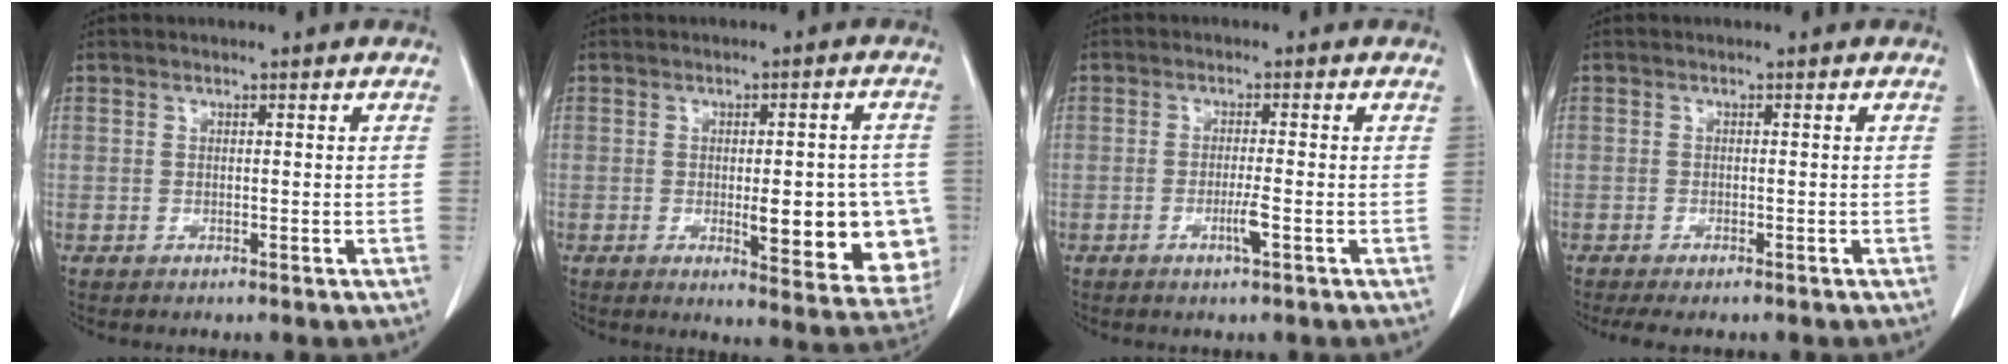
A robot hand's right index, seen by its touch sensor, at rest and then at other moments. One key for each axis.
{"total": 13.7, "fx": -2.4, "fy": 3.9, "fz": 12.9, "tx": -0.111, "ty": 0.005, "tz": -0.014}
{"total": 2.6, "fx": -1.2, "fy": -0.3, "fz": 2.3, "tx": -0.046, "ty": -0.005, "tz": -0.023}
{"total": 3.5, "fx": -2.8, "fy": 0.8, "fz": 1.8, "tx": -0.027, "ty": -0.009, "tz": -0.041}